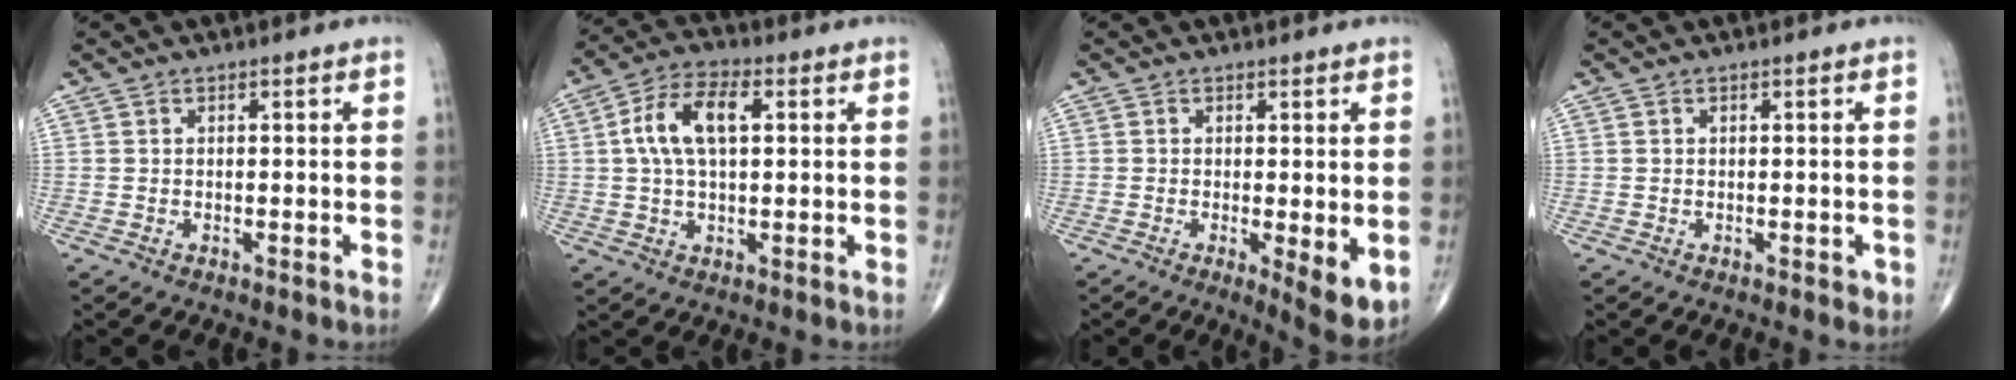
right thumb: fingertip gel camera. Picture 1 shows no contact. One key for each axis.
{"total": 10.2, "fx": 2.0, "fy": 5.1, "fz": 8.6, "tx": -0.170, "ty": 0.021, "tz": 0.033}
{"total": 6.3, "fx": -1.0, "fy": 1.7, "fz": 6.0, "tx": -0.082, "ty": -0.019, "tz": -0.014}
{"total": 0.9, "fx": -0.2, "fy": 0.6, "fz": 0.6, "tx": -0.002, "ty": 0.000, "tz": -0.002}